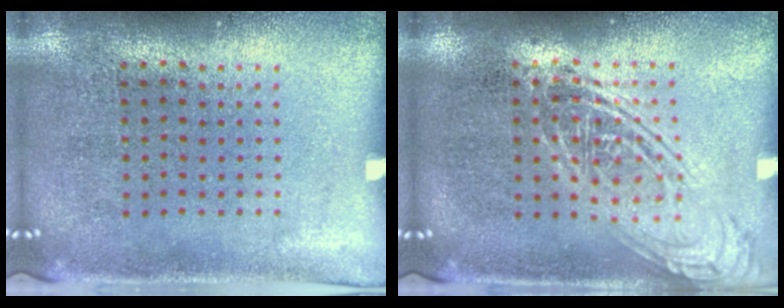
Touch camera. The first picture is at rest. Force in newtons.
{"total": 2.5, "press": 2.5, "slide": 0.3}